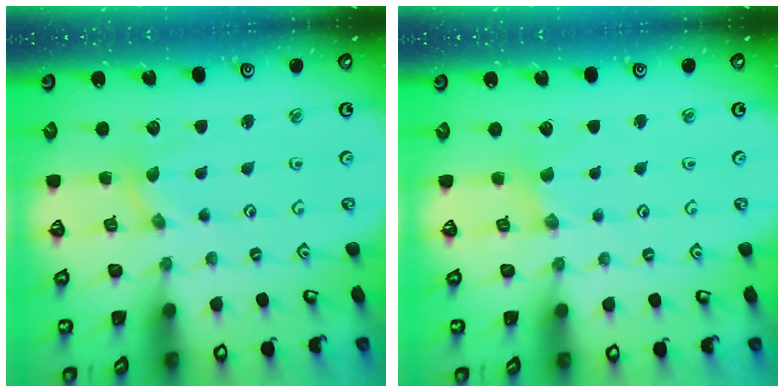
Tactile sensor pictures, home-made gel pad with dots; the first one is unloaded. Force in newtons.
{"total": 1.7, "press": 1.7, "slide": 0.3}